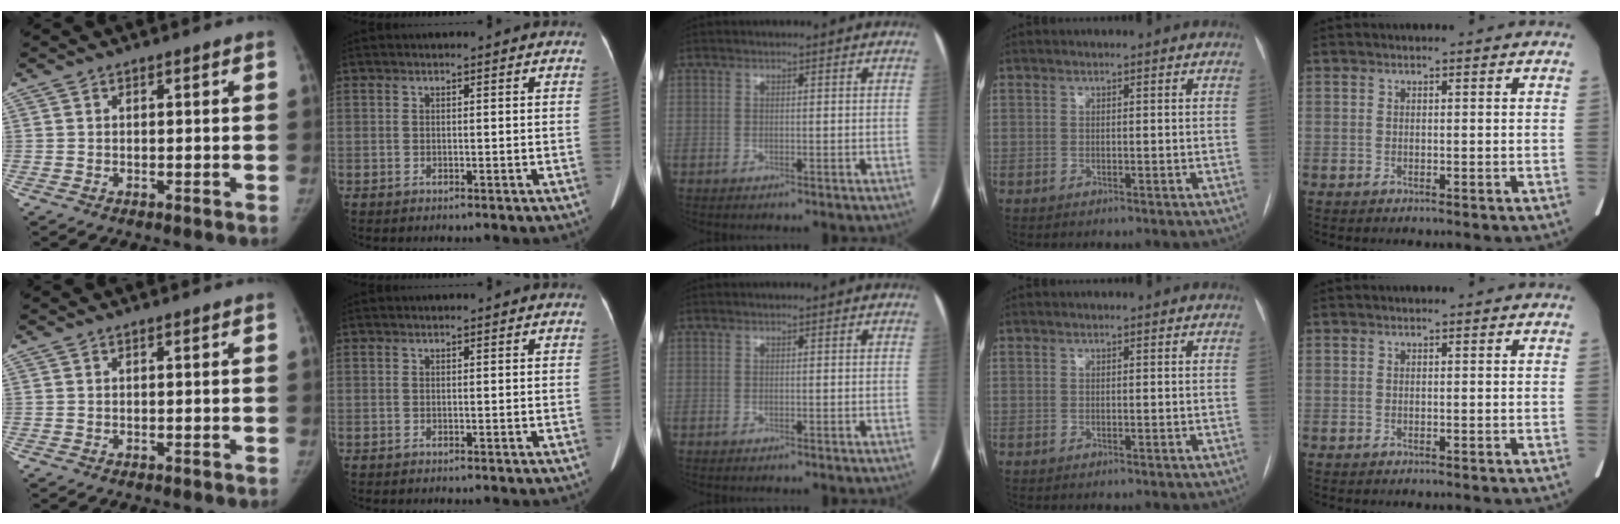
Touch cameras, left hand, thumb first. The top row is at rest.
{}